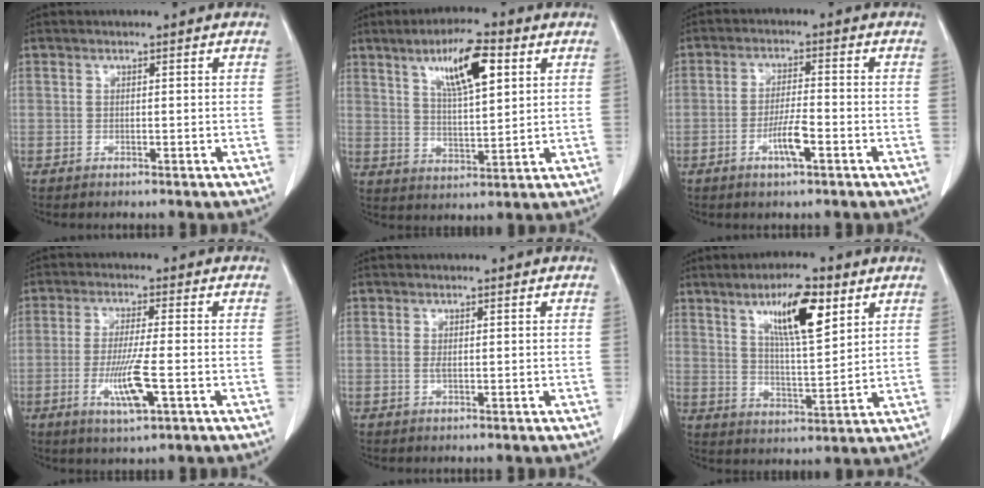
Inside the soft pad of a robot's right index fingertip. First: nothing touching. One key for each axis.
{"total": 10.0, "fx": 4.7, "fy": 2.1, "fz": 8.6, "tx": -0.151, "ty": 0.006, "tz": 0.083}
{"total": 5.0, "fx": -2.2, "fy": 0.5, "fz": 4.5, "tx": -0.086, "ty": -0.004, "tz": -0.042}
{"total": 7.6, "fx": -2.4, "fy": 0.2, "fz": 7.2, "tx": -0.138, "ty": -0.015, "tz": -0.043}
{"total": 0.8, "fx": 0.0, "fy": 0.2, "fz": 0.8, "tx": -0.019, "ty": -0.002, "tz": 0.000}
{"total": 11.6, "fx": 6.0, "fy": 3.1, "fz": 9.4, "tx": -0.160, "ty": 0.003, "tz": 0.103}